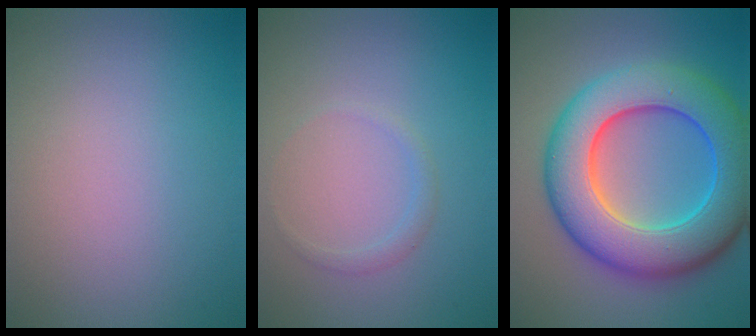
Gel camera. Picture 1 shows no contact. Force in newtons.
{"total": 0.9, "press": 0.9, "slide": 0.1}
{"total": 11.2, "press": 11.2, "slide": 0.2}